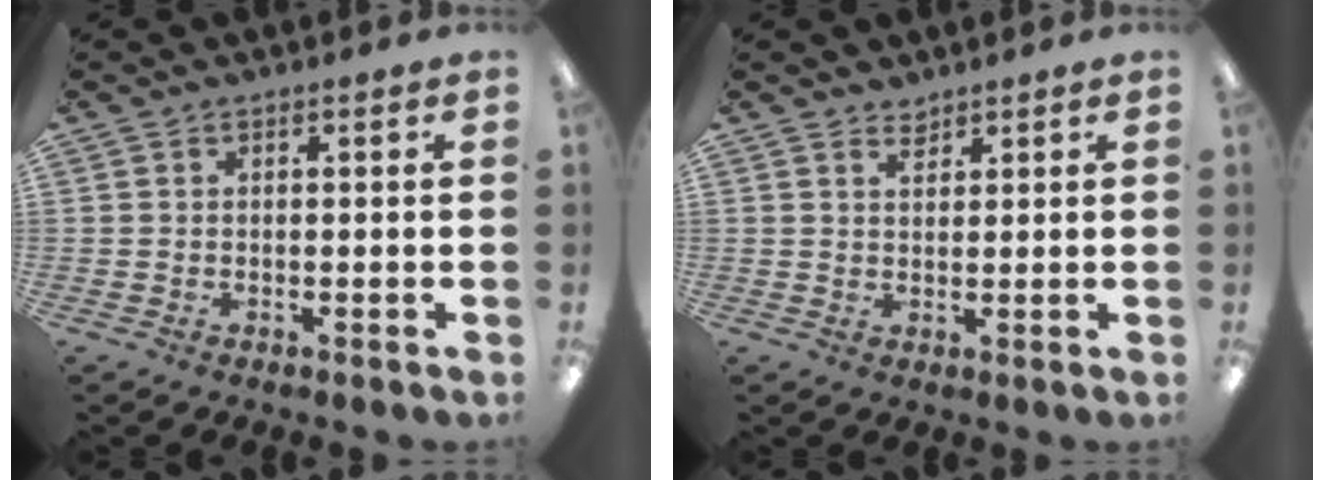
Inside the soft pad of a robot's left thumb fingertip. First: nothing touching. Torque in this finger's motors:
{"motor_torque": [0.07, -0.07, 0.02, 0.02, -0.07]}